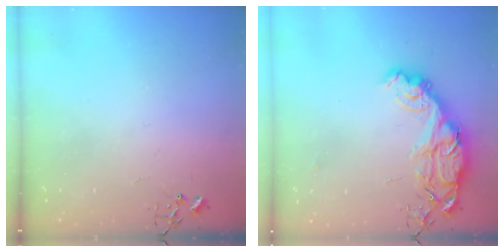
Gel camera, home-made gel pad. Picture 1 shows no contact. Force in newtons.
{"total": 15.0, "press": 14.9, "slide": 1.2}